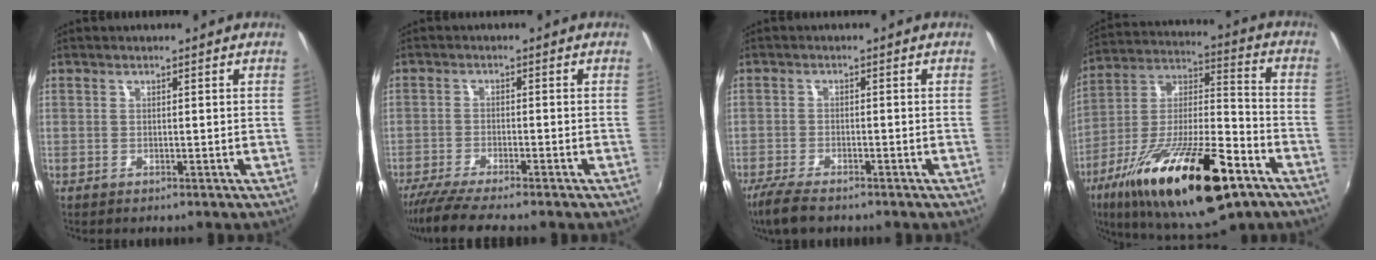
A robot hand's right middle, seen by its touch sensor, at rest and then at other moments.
{"total": 7.4, "force": [-6.5, 0.1, 3.6], "torque": [-0.091, -0.028, -0.114]}
{"total": 6.6, "force": [-5.2, 1.7, 3.7], "torque": [-0.098, -0.024, -0.099]}
{"total": 27.4, "force": [-14.6, 8.5, 21.5], "torque": [-0.375, -0.036, -0.245]}